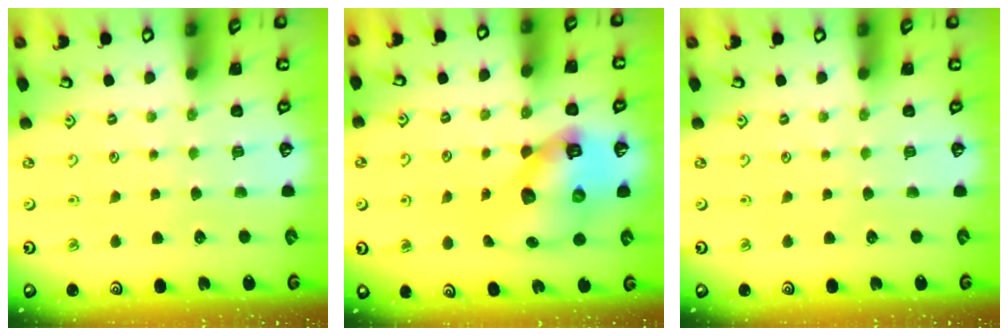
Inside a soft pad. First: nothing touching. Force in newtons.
{"total": 14.0, "press": 13.8, "slide": 2.3}
{"total": 0.0}